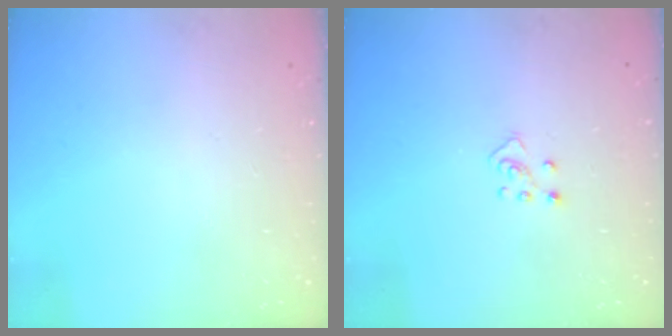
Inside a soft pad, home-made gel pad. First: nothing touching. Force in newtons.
{"total": 4.6, "press": 4.6, "slide": 0.3}